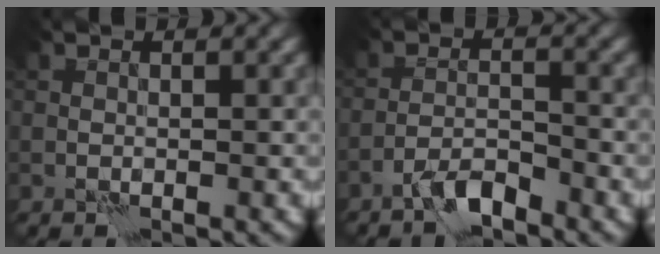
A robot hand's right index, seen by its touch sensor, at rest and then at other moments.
{"total": 2.8, "force": [-2.5, 0.3, 1.3], "torque": [-0.026, 0.008, -0.051]}